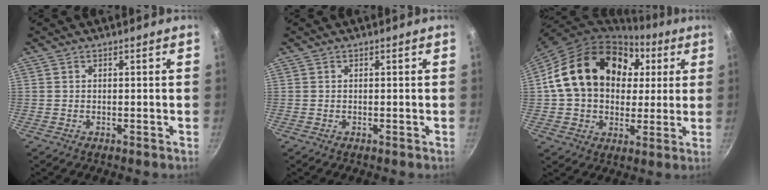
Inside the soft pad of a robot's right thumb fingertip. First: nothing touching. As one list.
[{"total": 0.0}, {"total": 23.2, "force": [5.3, 17.6, 14.2], "torque": [-0.225, 0.025, 0.086]}]